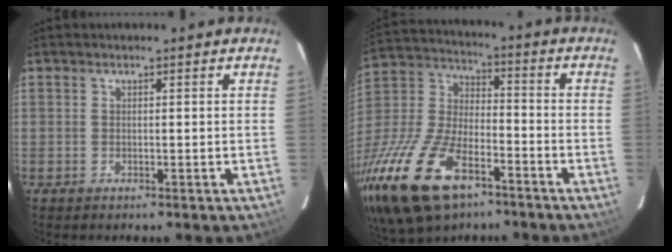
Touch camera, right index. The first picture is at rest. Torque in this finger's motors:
{"motor_torque": [1.13, -1.01, 0.82, 0.21]}